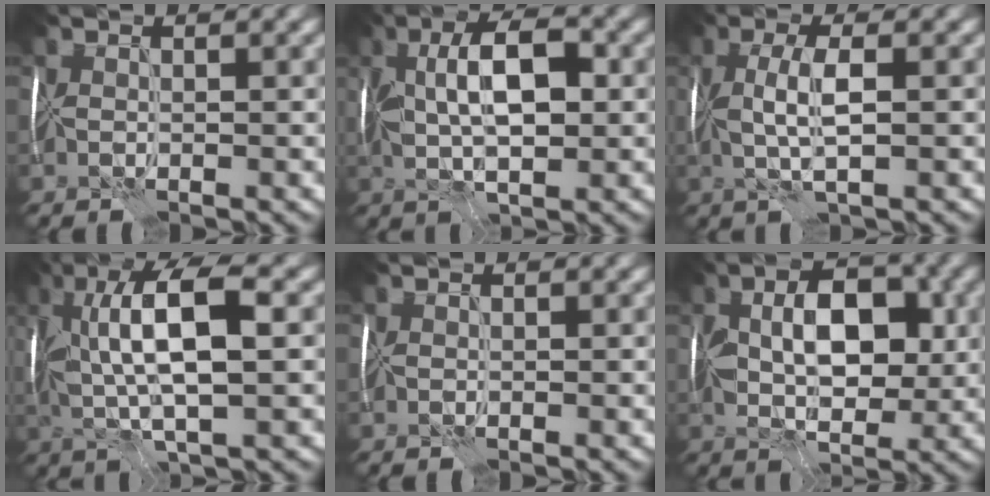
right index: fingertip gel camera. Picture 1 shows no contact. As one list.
[{"total": 6.8, "force": [1.0, 2.6, 6.2], "torque": [-0.107, 0.011, 0.012]}, {"total": 3.4, "force": [0.2, 0.7, 3.3], "torque": [-0.068, 0.005, 0.005]}, {"total": 9.1, "force": [1.7, 2.8, 8.5], "torque": [-0.153, 0.016, 0.025]}, {"total": 0.0}, {"total": 7.2, "force": [1.0, 4.0, 5.9], "torque": [-0.090, 0.005, 0.013]}]